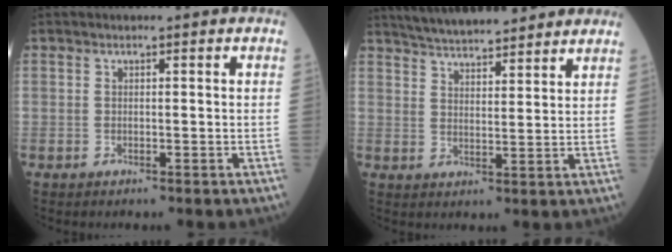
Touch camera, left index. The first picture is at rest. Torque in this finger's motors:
{"motor_torque": [0.12, -0.46, 0.32, 0.15]}